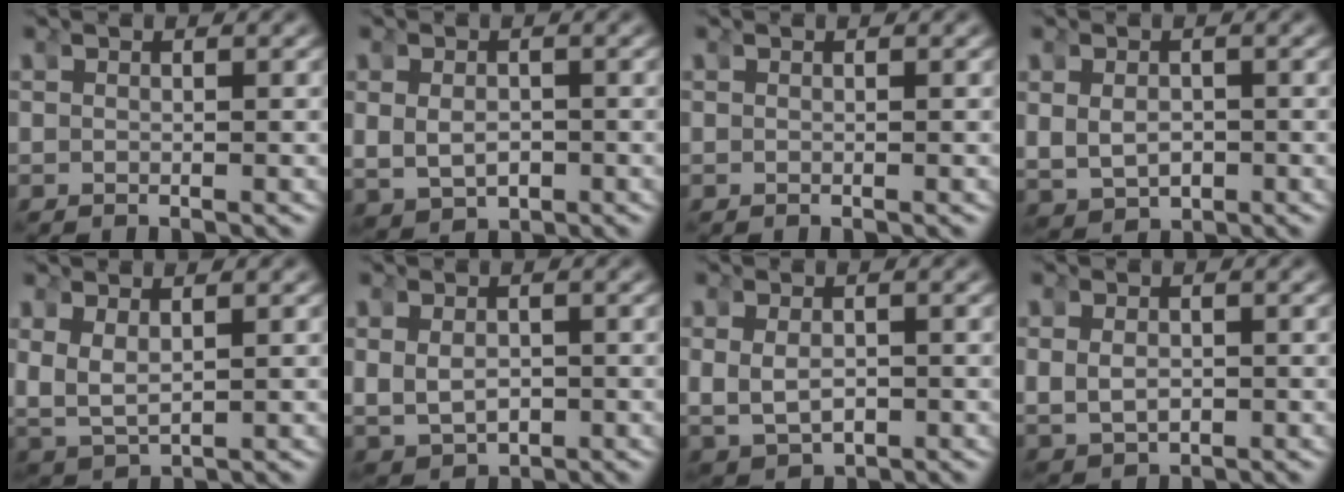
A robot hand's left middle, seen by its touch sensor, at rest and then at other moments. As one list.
[{"total": 2.4, "force": [-0.1, 2.4, -0.3], "torque": [-0.011, -0.015, 0.005]}, {"total": 0.0}, {"total": 3.2, "force": [-0.4, 3.2, -0.2], "torque": [-0.015, -0.017, 0.001]}, {"total": 3.6, "force": [1.5, 3.1, 0.8], "torque": [-0.065, -0.007, 0.029]}, {"total": 3.3, "force": [-0.2, 3.3, 0.1], "torque": [-0.024, -0.016, 0.004]}, {"total": 2.3, "force": [0.1, 2.3, 0.1], "torque": [-0.023, -0.012, 0.008]}, {"total": 1.7, "force": [0.5, 1.6, -0.4], "torque": [-0.010, -0.012, 0.017]}]